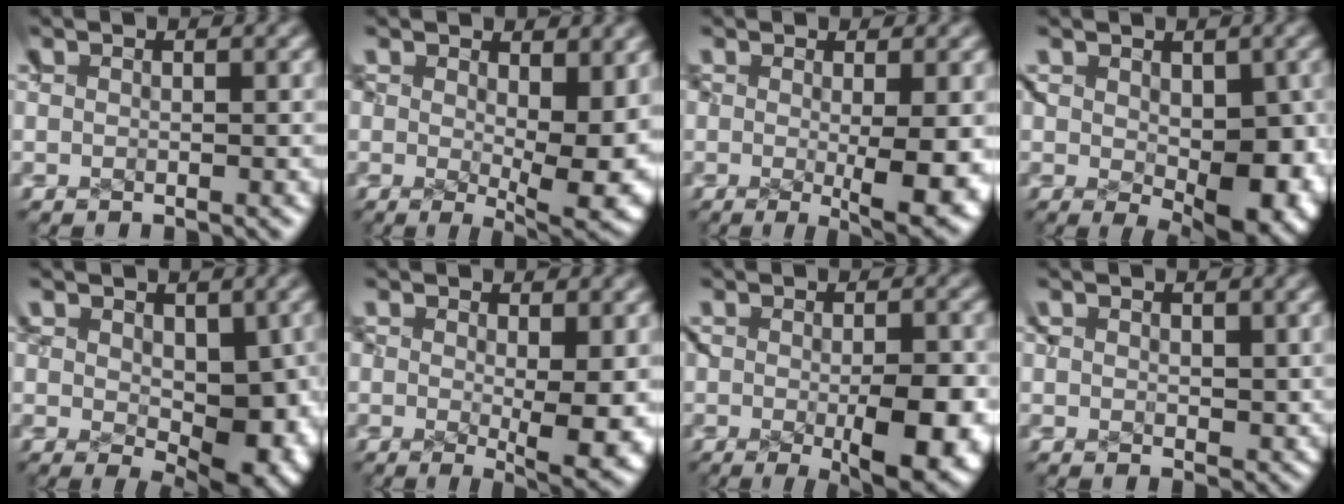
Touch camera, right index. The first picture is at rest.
{"total": 5.0, "force": [-0.1, 1.8, 4.6], "torque": [-0.053, -0.026, 0.017]}
{"total": 4.9, "force": [-1.6, 1.2, 4.5], "torque": [-0.046, -0.019, -0.011]}
{"total": 5.6, "force": [-1.5, 2.6, 4.8], "torque": [-0.070, -0.035, -0.001]}
{"total": 5.5, "force": [-1.1, 2.9, 4.5], "torque": [-0.072, -0.035, 0.003]}
{"total": 4.4, "force": [-0.4, 1.0, 4.2], "torque": [-0.042, -0.018, 0.007]}
{"total": 6.9, "force": [-2.6, 2.4, 5.9], "torque": [-0.060, -0.020, -0.024]}
{"total": 1.3, "force": [0.5, 1.0, 0.7], "torque": [-0.019, -0.007, 0.012]}